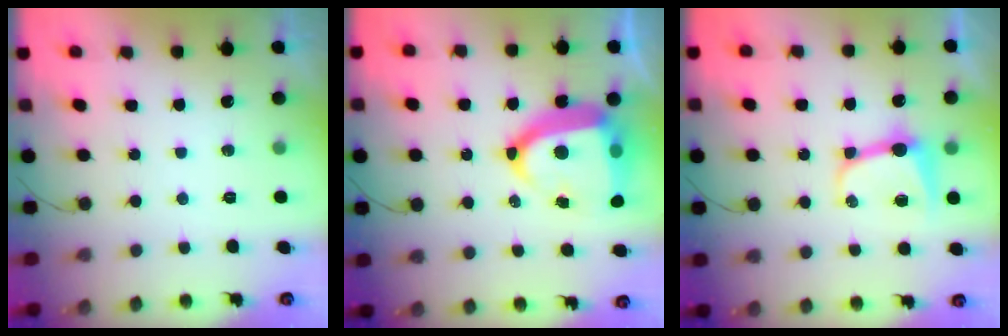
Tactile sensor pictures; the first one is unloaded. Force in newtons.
{"total": 19.1, "press": 19.0, "slide": 2.2}
{"total": 8.5, "press": 8.4, "slide": 0.9}